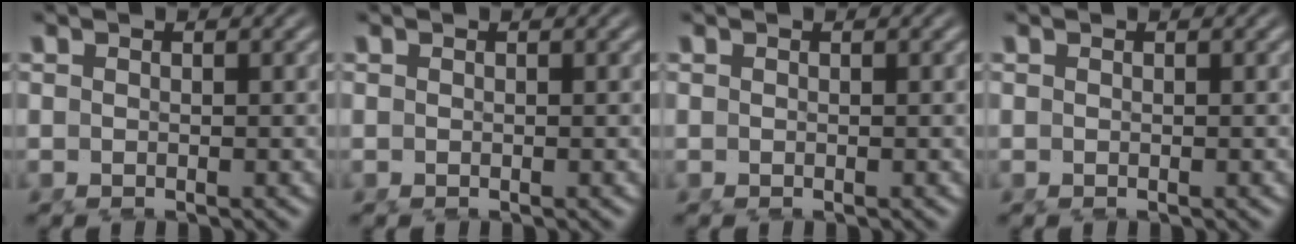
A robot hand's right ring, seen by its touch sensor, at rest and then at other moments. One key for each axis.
{"total": 0.0}
{"total": 0.0}
{"total": 0.0}